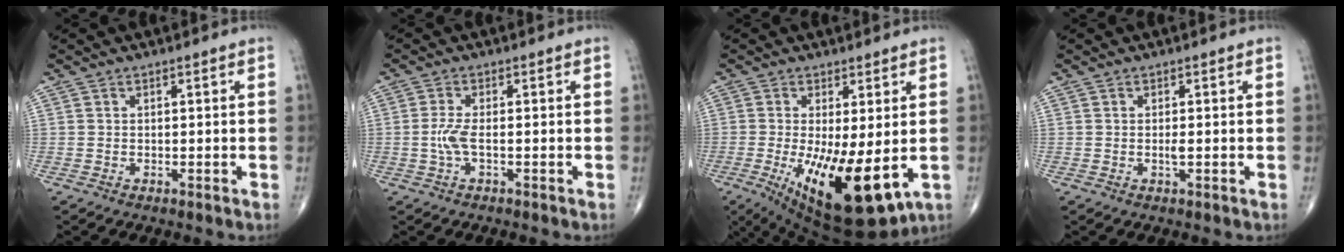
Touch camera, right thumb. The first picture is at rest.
{"total": 3.2, "force": [-0.6, 0.9, 3.0], "torque": [-0.076, -0.002, -0.016]}
{"total": 16.8, "force": [-3.4, 5.7, 15.4], "torque": [-0.253, -0.034, -0.032]}
{"total": 1.0, "force": [-0.2, 0.2, 1.0], "torque": [-0.017, -0.002, -0.003]}